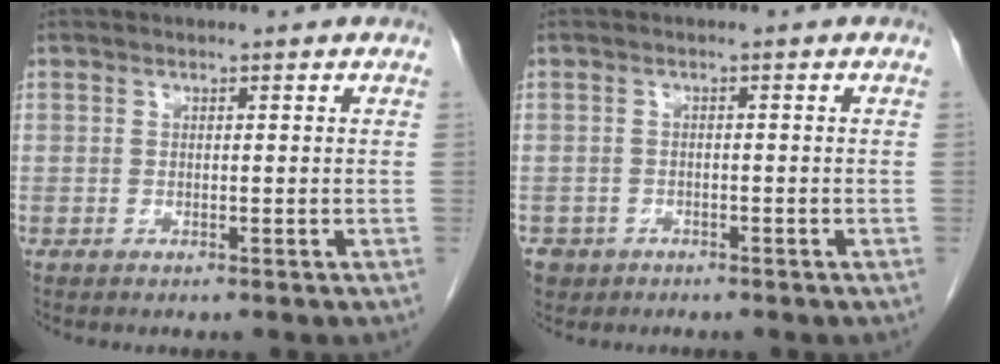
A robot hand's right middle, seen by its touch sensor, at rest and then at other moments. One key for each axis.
{"total": 3.3, "fx": -2.0, "fy": 2.6, "fz": 0.5, "tx": -0.011, "ty": 0.004, "tz": -0.032}